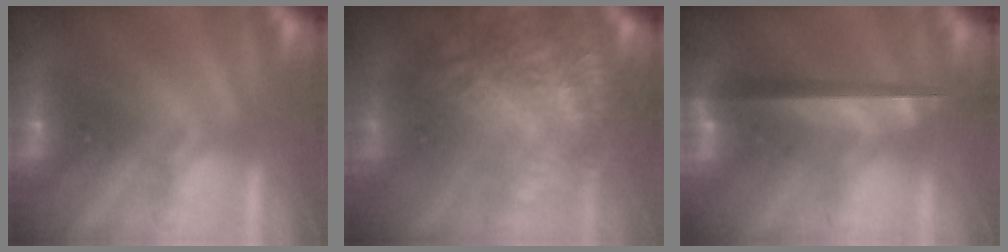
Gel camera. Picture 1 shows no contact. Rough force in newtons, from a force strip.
{"total": 11.8}
{"total": 9.2}